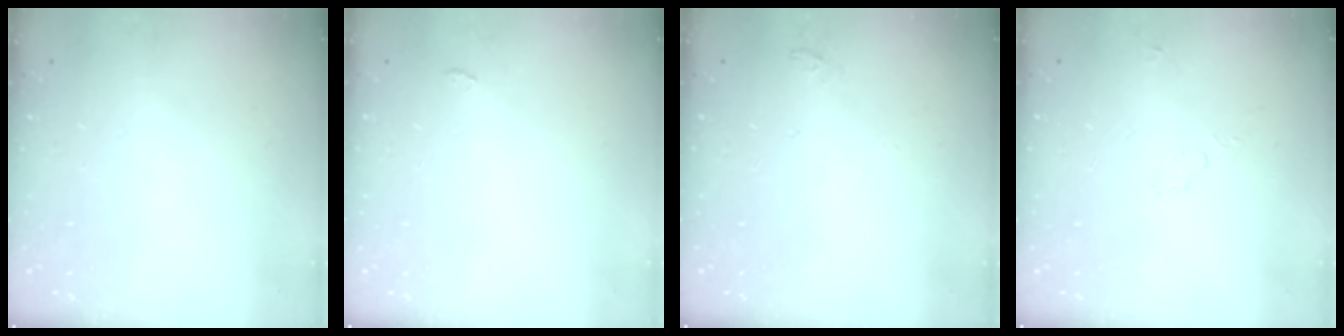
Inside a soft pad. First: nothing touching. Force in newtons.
{"total": 2.2, "press": 2.1, "slide": 0.3}
{"total": 4.7, "press": 2.7, "slide": 3.9}
{"total": 4.1, "press": 3.7, "slide": 1.7}